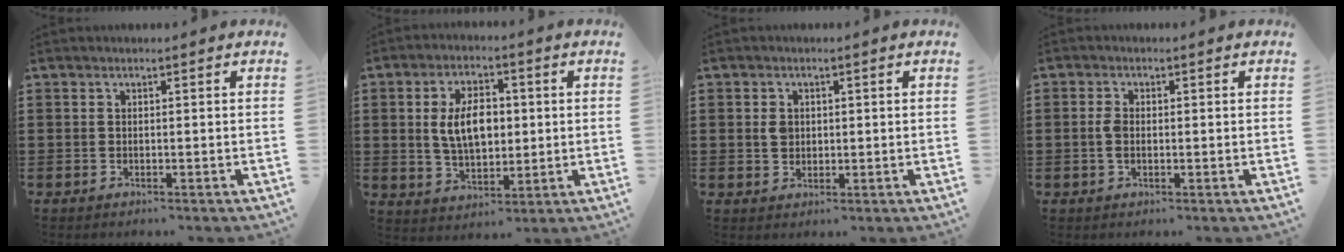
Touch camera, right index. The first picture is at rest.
{"total": 7.6, "force": [0.7, 4.4, 6.2], "torque": [-0.123, 0.004, 0.003]}
{"total": 2.2, "force": [0.2, 1.8, 1.3], "torque": [-0.031, 0.009, 0.003]}
{"total": 2.1, "force": [-0.2, 1.1, 1.8], "torque": [-0.043, 0.000, -0.007]}